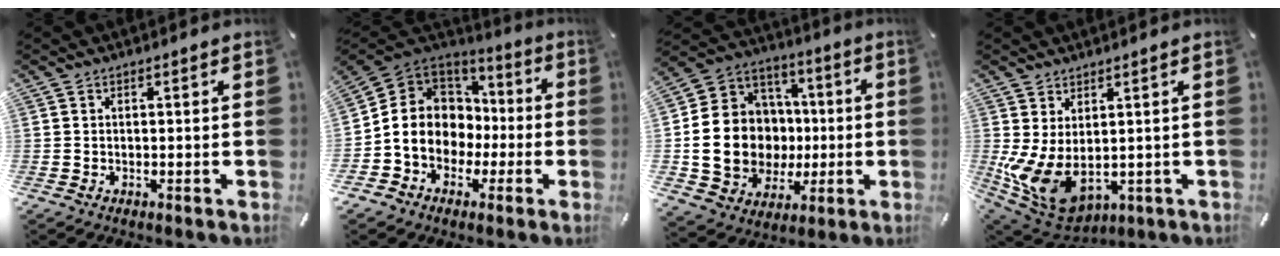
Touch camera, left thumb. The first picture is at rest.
{"total": 11.6, "force": [-2.1, 10.7, 4.0], "torque": [-0.115, 0.005, -0.032]}
{"total": 19.2, "force": [-1.7, 16.8, 9.1], "torque": [-0.190, -0.002, -0.009]}
{"total": 9.6, "force": [-0.8, 6.0, 7.5], "torque": [-0.174, -0.018, -0.005]}